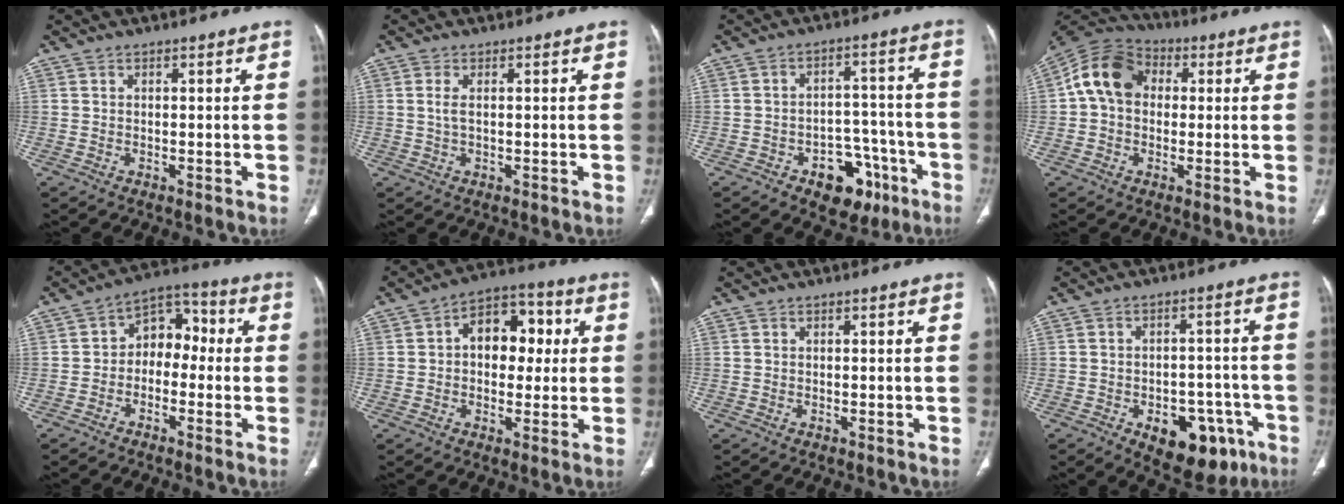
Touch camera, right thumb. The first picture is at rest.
{"total": 1.9, "force": [0.3, 0.7, 1.7], "torque": [-0.044, 0.003, 0.009]}
{"total": 10.7, "force": [-5.8, 6.8, 5.8], "torque": [-0.038, 0.049, -0.073]}
{"total": 11.4, "force": [1.4, 8.8, 7.1], "torque": [-0.119, 0.028, 0.010]}
{"total": 8.3, "force": [-0.9, 6.2, 5.6], "torque": [-0.043, 0.044, -0.033]}
{"total": 11.8, "force": [1.7, 8.1, 8.4], "torque": [-0.077, 0.026, 0.017]}
{"total": 0.0}
{"total": 13.3, "force": [-6.4, 7.8, 8.6], "torque": [-0.079, 0.037, -0.075]}